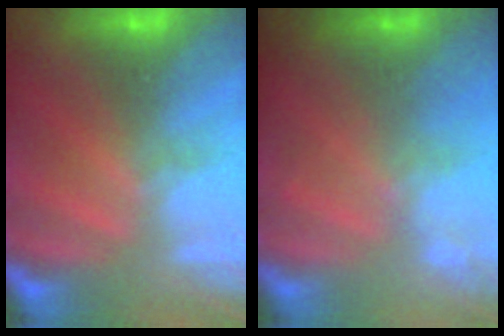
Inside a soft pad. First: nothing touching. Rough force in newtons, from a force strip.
{"total": 2.3}